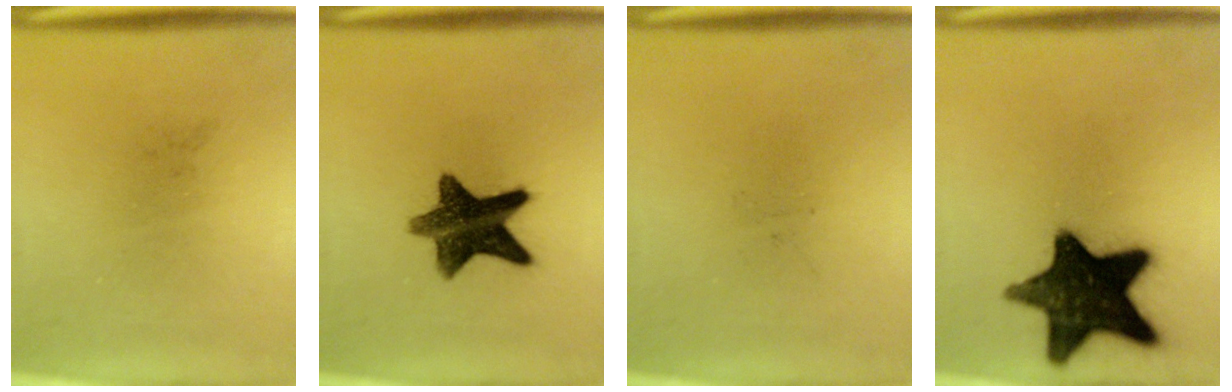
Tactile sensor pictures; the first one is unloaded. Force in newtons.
{"total": 12.0}
{"total": 0.0}
{"total": 17.3}